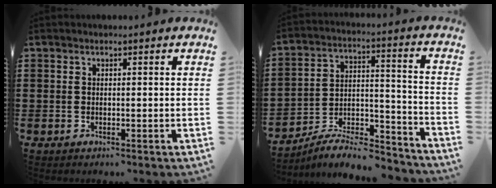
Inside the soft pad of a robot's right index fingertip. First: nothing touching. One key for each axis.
{"total": 8.4, "fx": -7.5, "fy": 2.0, "fz": 3.0, "tx": -0.040, "ty": 0.022, "tz": -0.142}